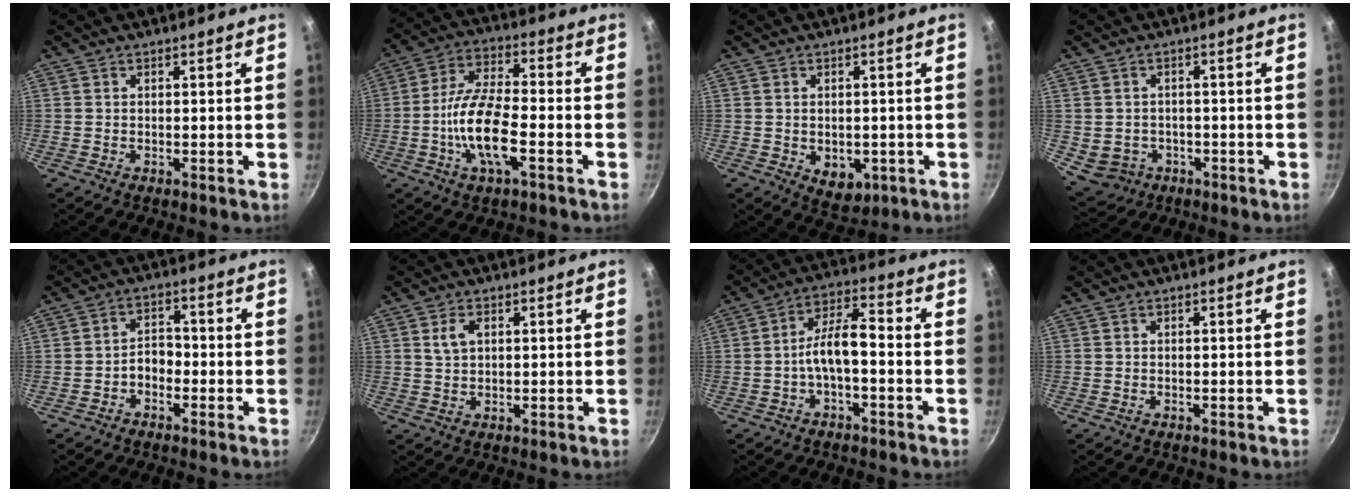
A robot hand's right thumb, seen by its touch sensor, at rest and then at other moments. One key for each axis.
{"total": 13.2, "fx": -3.5, "fy": 4.9, "fz": 11.7, "tx": -0.231, "ty": 0.024, "tz": -0.070}
{"total": 5.4, "fx": -1.3, "fy": 3.7, "fz": 3.7, "tx": -0.035, "ty": 0.000, "tz": -0.003}
{"total": 6.3, "fx": -1.7, "fy": 5.8, "fz": 1.8, "tx": -0.032, "ty": 0.012, "tz": -0.014}
{"total": 4.1, "fx": -1.7, "fy": 2.8, "fz": 2.4, "tx": -0.021, "ty": 0.024, "tz": -0.040}
{"total": 3.2, "fx": 1.1, "fy": 2.0, "fz": 2.3, "tx": -0.040, "ty": -0.001, "tz": 0.024}
{"total": 7.5, "fx": -1.7, "fy": 3.1, "fz": 6.6, "tx": -0.119, "ty": 0.041, "tz": -0.038}
{"total": 0.0}